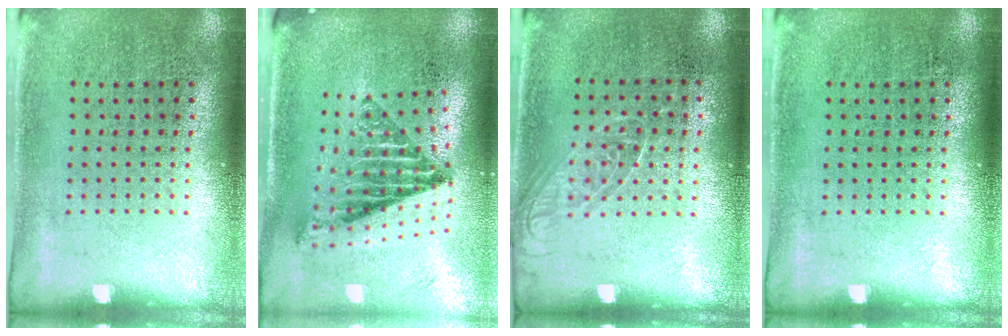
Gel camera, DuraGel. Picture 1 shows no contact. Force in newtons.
{"total": 1.6, "press": 1.3, "slide": 1.0}
{"total": 1.1, "press": 0.9, "slide": 0.5}
{"total": 0.0}